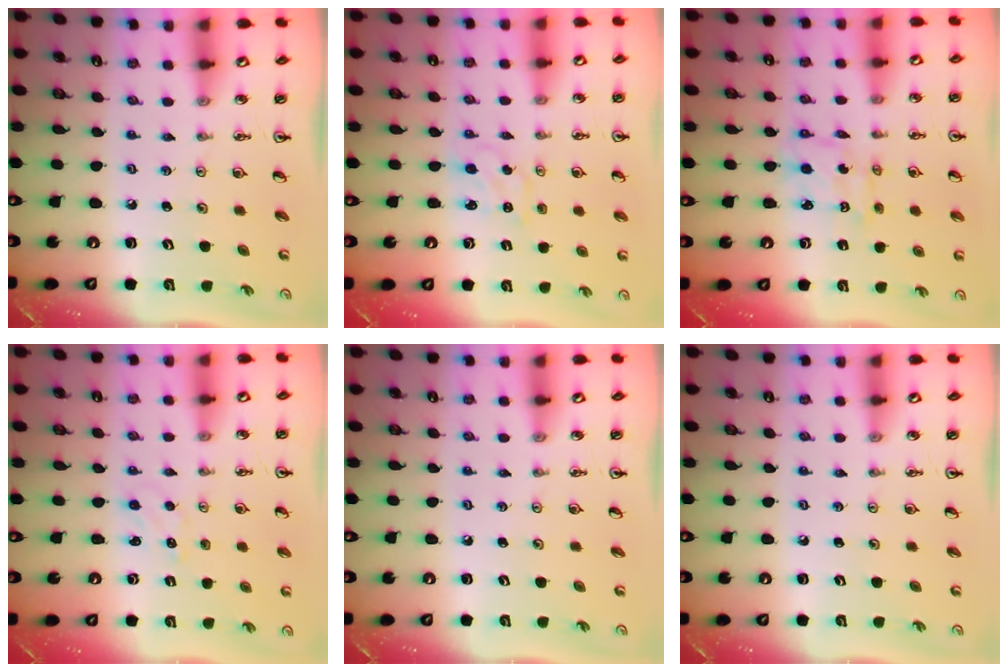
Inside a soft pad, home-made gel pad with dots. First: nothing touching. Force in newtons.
{"total": 1.4, "press": 1.4, "slide": 0.3}
{"total": 2.7, "press": 2.7, "slide": 0.2}
{"total": 0.9, "press": 0.8, "slide": 0.2}
{"total": 0.0}
{"total": 0.0}